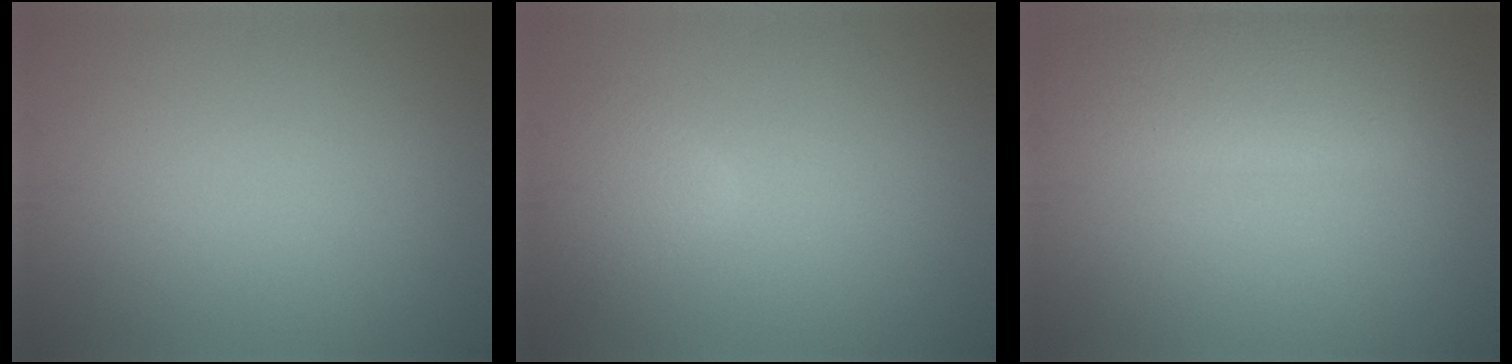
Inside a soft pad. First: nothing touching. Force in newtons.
{"total": 2.3, "press": 2.3, "slide": 0.1}
{"total": 5.2, "press": 5.2, "slide": 0.4}